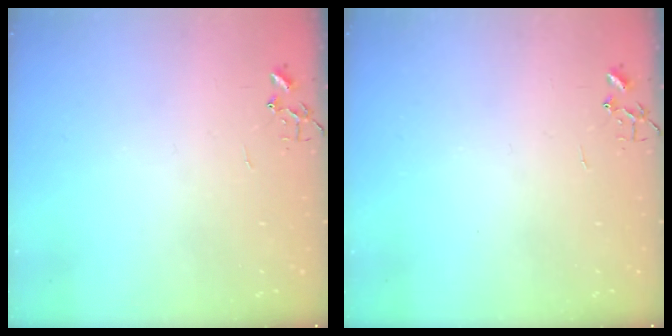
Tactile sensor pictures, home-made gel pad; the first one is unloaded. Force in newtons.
{"total": 0.0}